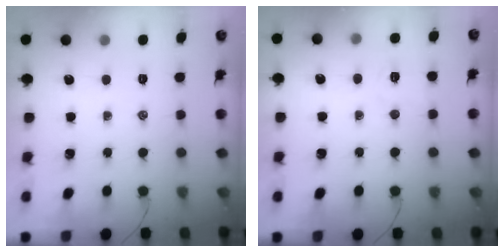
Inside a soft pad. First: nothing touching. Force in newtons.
{"total": 4.8, "press": 4.7, "slide": 0.7}